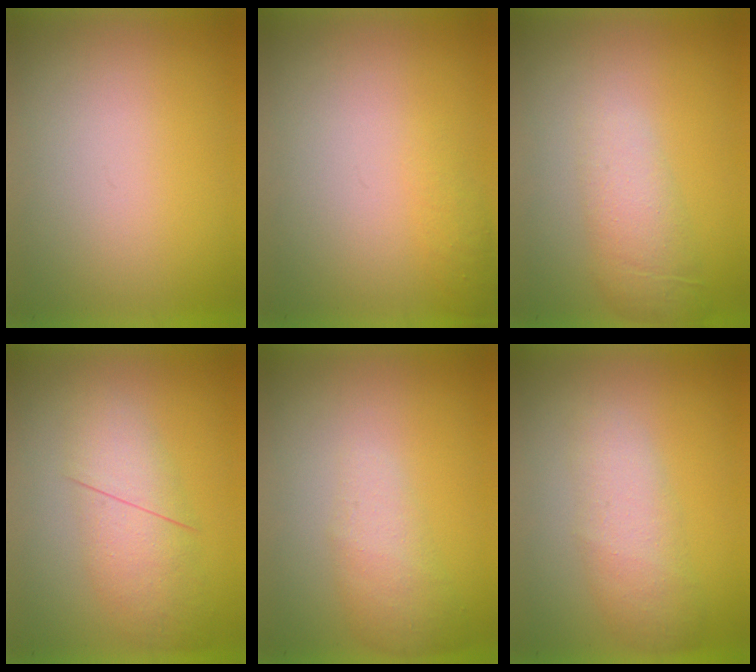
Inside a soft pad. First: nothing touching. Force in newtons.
{"total": 1.0}
{"total": 2.0}
{"total": 2.8}
{"total": 2.2}
{"total": 2.3}